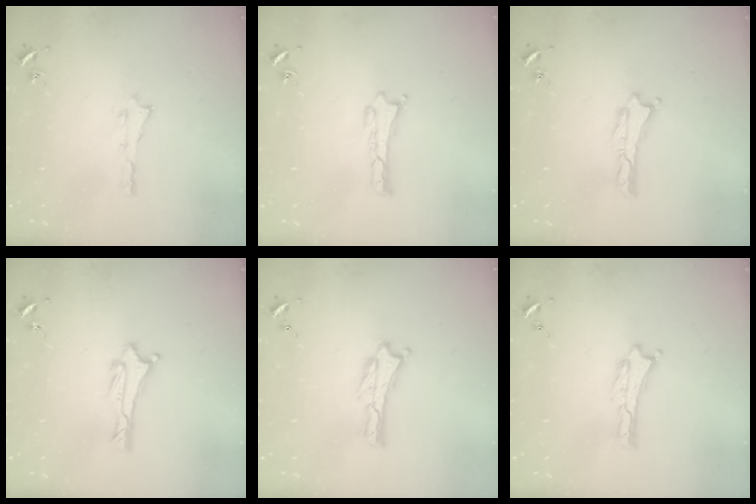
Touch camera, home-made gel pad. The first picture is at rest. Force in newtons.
{"total": 0.0}
{"total": 0.0}
{"total": 1.1, "press": 1.1, "slide": 0.1}
{"total": 0.0}
{"total": 0.0}